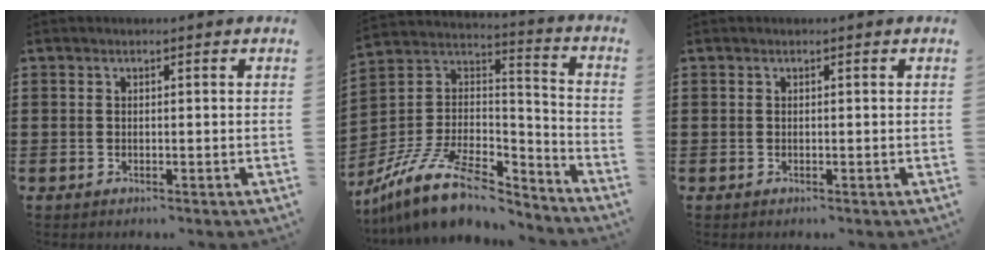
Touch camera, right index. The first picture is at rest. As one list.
[{"total": 13.1, "force": [-9.5, 4.7, 7.7], "torque": [-0.155, 0.024, -0.177]}, {"total": 0.0}]